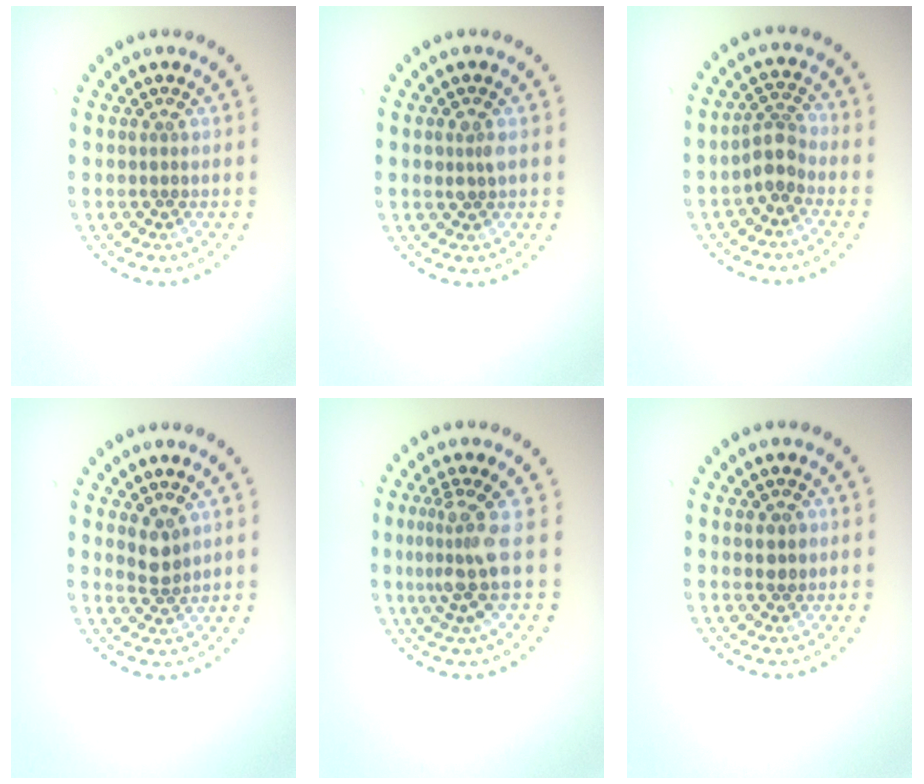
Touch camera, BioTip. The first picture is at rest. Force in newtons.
{"total": 0.9, "press": 0.9, "slide": 0.2}
{"total": 2.5, "press": 2.1, "slide": 1.3}
{"total": 1.8, "press": 1.6, "slide": 0.9}
{"total": 3.6, "press": 2.6, "slide": 2.5}
{"total": 1.4, "press": 1.4, "slide": 0.2}